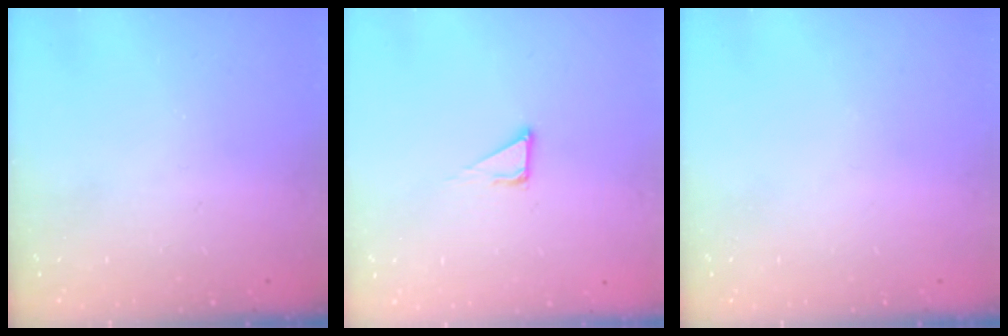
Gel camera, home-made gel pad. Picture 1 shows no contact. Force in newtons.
{"total": 3.5, "press": 3.5, "slide": 0.2}
{"total": 0.0}